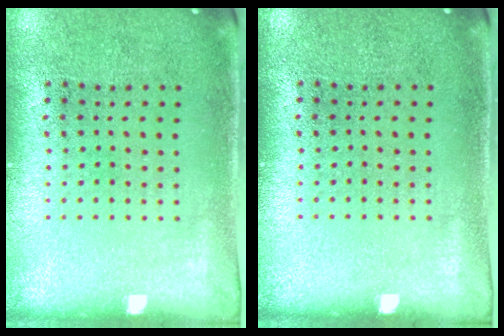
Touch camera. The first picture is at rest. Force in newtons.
{"total": 0.0}